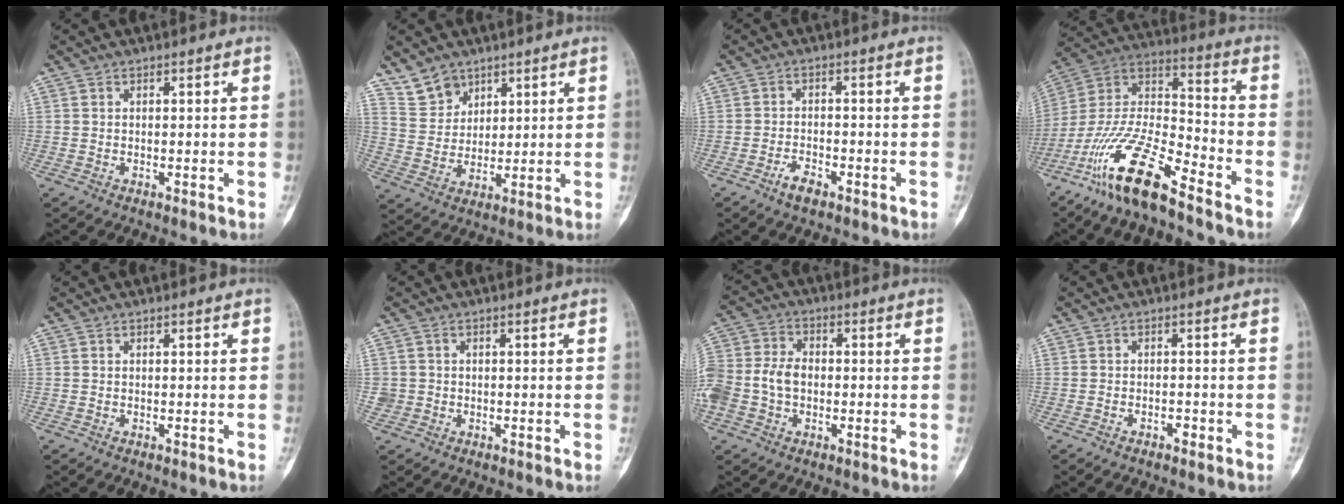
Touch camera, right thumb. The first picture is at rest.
{"total": 6.9, "force": [5.2, 4.4, 1.1], "torque": [0.002, -0.032, 0.111]}
{"total": 3.3, "force": [-2.3, 1.3, 2.0], "torque": [-0.036, 0.014, -0.041]}
{"total": 18.2, "force": [-12.6, 4.4, 12.3], "torque": [-0.241, 0.071, -0.240]}
{"total": 0.0}
{"total": 1.5, "force": [-0.2, 1.5, 0.0], "torque": [0.009, 0.007, -0.003]}
{"total": 12.6, "force": [-1.6, 9.3, 8.3], "torque": [-0.199, 0.025, -0.034]}
{"total": 1.3, "force": [-0.9, 0.7, 0.7], "torque": [-0.012, 0.009, -0.015]}